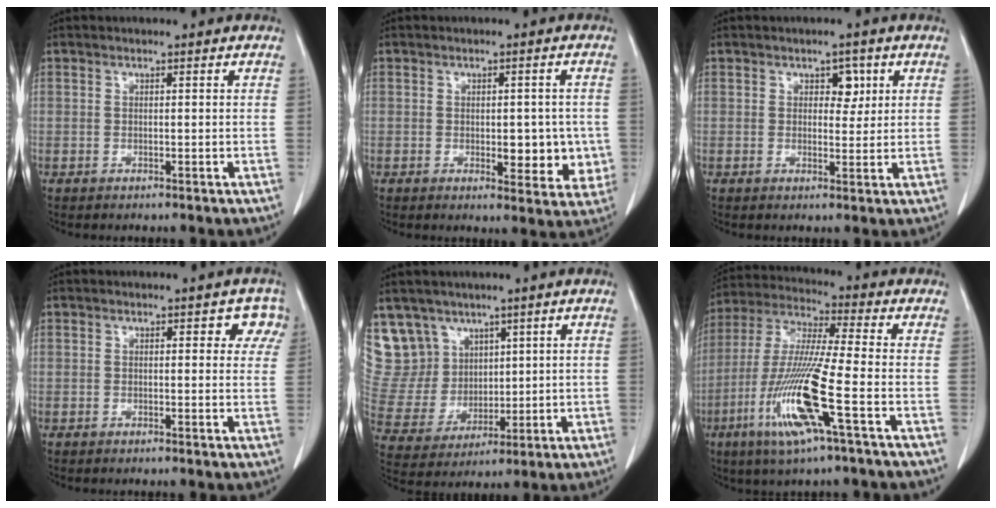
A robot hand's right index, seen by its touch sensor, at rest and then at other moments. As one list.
[{"total": 6.6, "force": [-0.8, 3.3, 5.6], "torque": [-0.049, 0.000, -0.001]}, {"total": 2.9, "force": [1.2, 1.8, 1.9], "torque": [-0.019, 0.004, 0.016]}, {"total": 3.2, "force": [1.4, 1.9, 2.1], "torque": [0.000, 0.010, 0.006]}, {"total": 11.2, "force": [7.5, 8.3, 0.9], "torque": [-0.035, 0.036, 0.171]}, {"total": 14.7, "force": [-5.4, -0.2, 13.7], "torque": [-0.286, -0.019, -0.109]}]